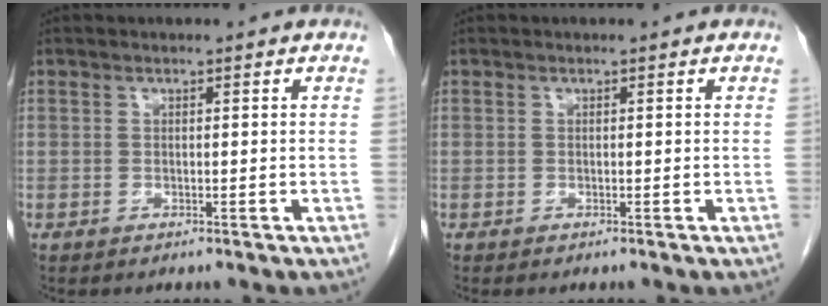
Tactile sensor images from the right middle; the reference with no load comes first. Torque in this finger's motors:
{"motor_torque": [0.16, 0.05, -0.01, 0.00]}